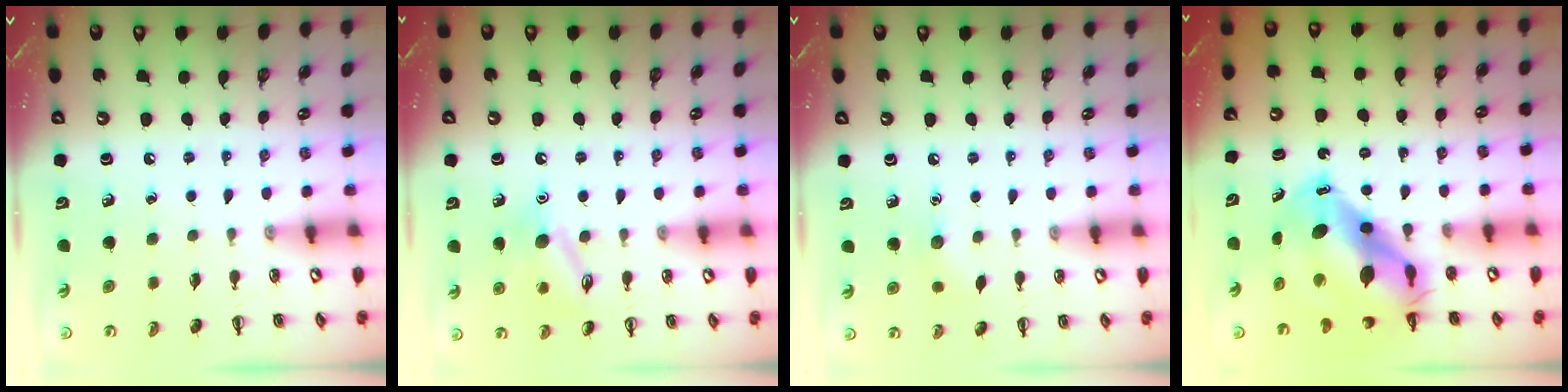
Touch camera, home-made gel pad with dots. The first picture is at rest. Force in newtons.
{"total": 11.1, "press": 11.1, "slide": 1.0}
{"total": 5.8, "press": 5.6, "slide": 1.6}
{"total": 12.9, "press": 12.5, "slide": 3.5}